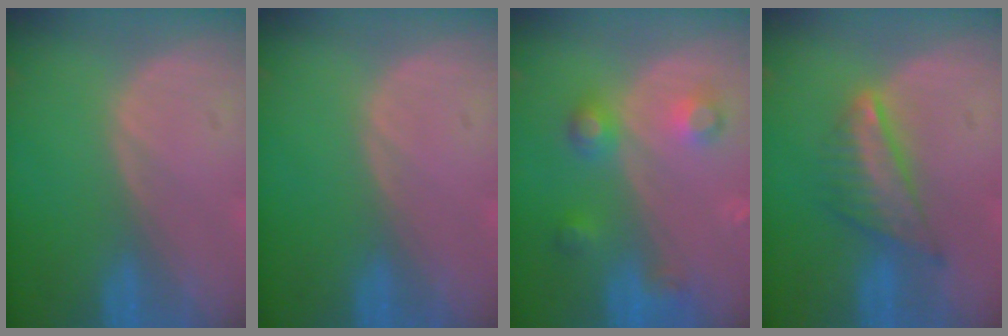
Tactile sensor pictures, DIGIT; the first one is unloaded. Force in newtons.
{"total": 0.0}
{"total": 5.1, "press": 5.1, "slide": 0.1}
{"total": 6.9, "press": 6.0, "slide": 3.3}